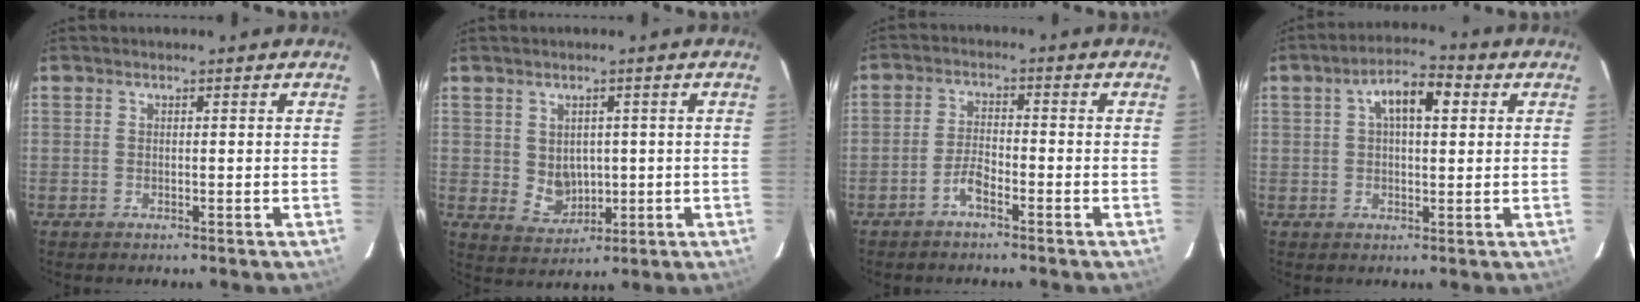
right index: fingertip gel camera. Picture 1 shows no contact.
{"total": 5.1, "force": [0.4, 4.5, 2.4], "torque": [-0.045, -0.001, 0.022]}
{"total": 3.4, "force": [-2.5, 0.9, 2.1], "torque": [-0.055, 0.007, -0.049]}
{"total": 7.5, "force": [2.2, 3.3, 6.4], "torque": [-0.105, 0.023, 0.034]}